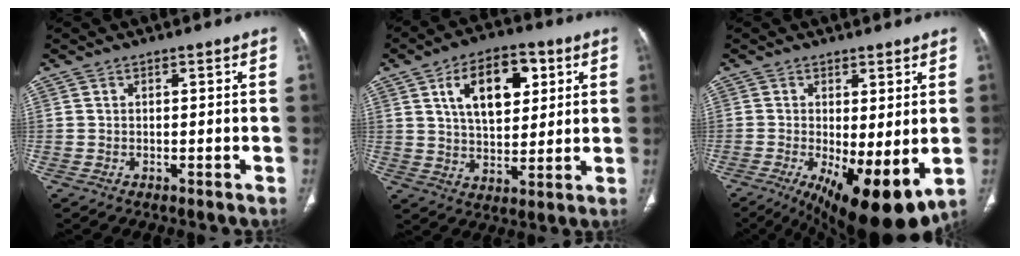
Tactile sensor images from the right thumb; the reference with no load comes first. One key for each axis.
{"total": 14.0, "fx": 5.0, "fy": 7.8, "fz": 10.4, "tx": -0.136, "ty": -0.008, "tz": 0.085}
{"total": 13.9, "fx": -3.3, "fy": 4.7, "fz": 12.6, "tx": -0.192, "ty": -0.026, "tz": -0.034}